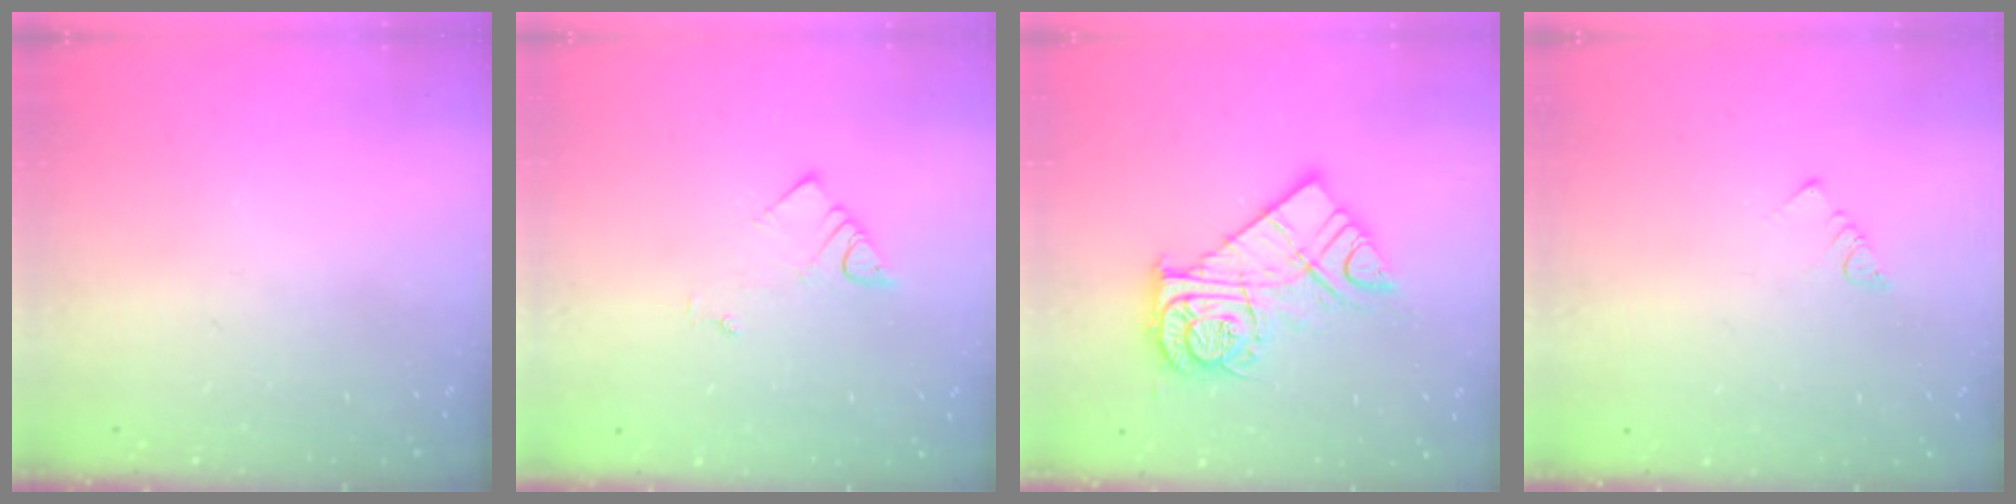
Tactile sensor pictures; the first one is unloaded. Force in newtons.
{"total": 1.9, "press": 1.8, "slide": 0.4}
{"total": 13.4, "press": 13.4, "slide": 1.4}
{"total": 2.7, "press": 2.7, "slide": 0.5}